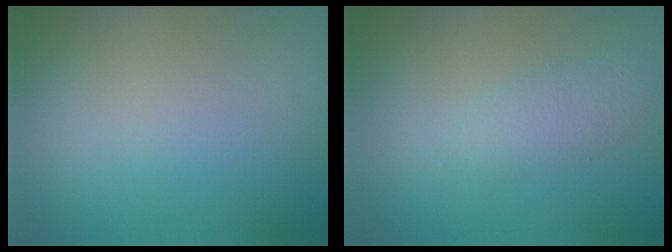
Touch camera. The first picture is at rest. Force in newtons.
{"total": 2.0, "press": 2.0, "slide": 0.1}